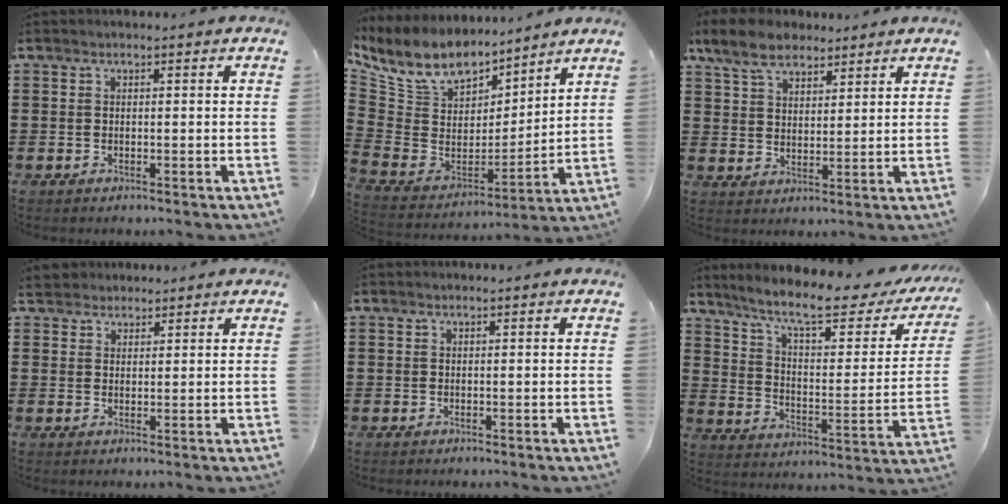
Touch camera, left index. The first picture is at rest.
{"total": 9.2, "force": [8.1, 3.7, 2.4], "torque": [-0.095, -0.057, 0.149]}
{"total": 7.3, "force": [5.6, 3.6, 3.0], "torque": [-0.071, 0.000, 0.106]}
{"total": 2.4, "force": [2.2, 1.1, -0.3], "torque": [-0.003, 0.007, 0.043]}
{"total": 0.0}
{"total": 10.7, "force": [8.0, 1.5, 7.0], "torque": [-0.147, -0.045, 0.131]}